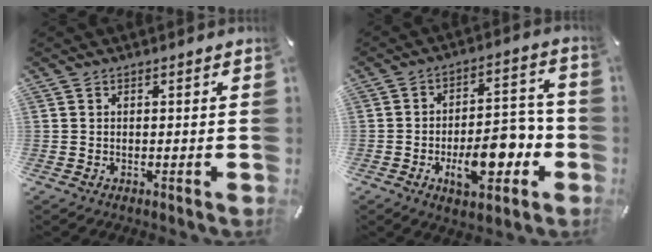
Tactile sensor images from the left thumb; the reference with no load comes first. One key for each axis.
{"total": 13.8, "fx": -4.5, "fy": 7.5, "fz": 10.7, "tx": -0.152, "ty": 0.009, "tz": -0.074}